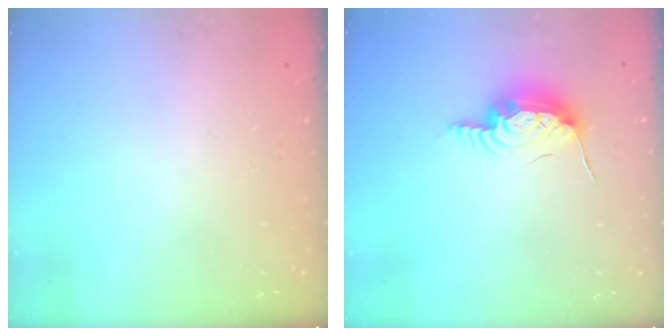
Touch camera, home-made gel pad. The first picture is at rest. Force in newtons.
{"total": 10.4, "press": 10.4, "slide": 1.1}